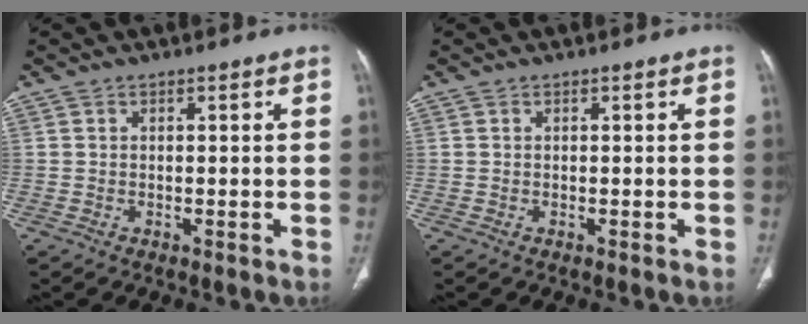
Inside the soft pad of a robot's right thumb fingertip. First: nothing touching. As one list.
[{"total": 0.0}]